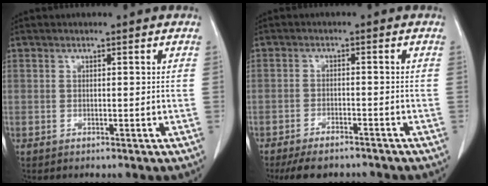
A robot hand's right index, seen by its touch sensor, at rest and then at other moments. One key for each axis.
{"total": 7.2, "fx": -6.2, "fy": 2.1, "fz": 2.9, "tx": -0.039, "ty": -0.009, "tz": -0.095}